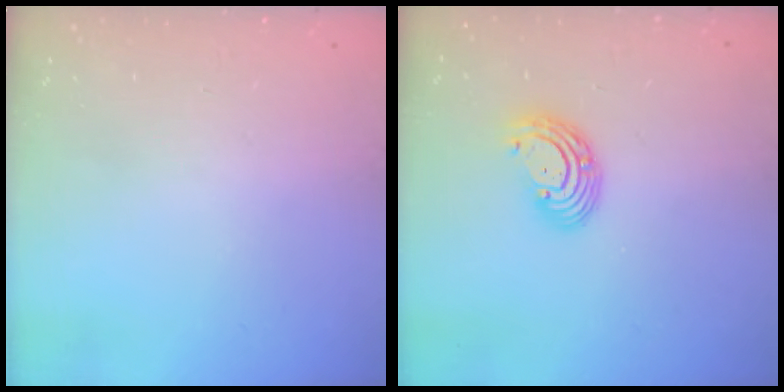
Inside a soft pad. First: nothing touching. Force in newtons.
{"total": 6.2, "press": 6.1, "slide": 0.9}